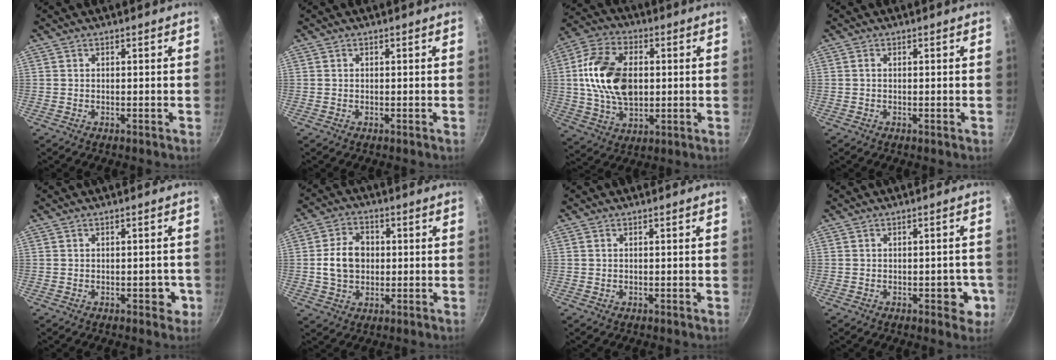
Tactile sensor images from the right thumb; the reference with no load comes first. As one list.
[{"total": 0.0}, {"total": 16.9, "force": [1.4, 10.9, 12.9], "torque": [-0.220, 0.007, 0.021]}, {"total": 0.6, "force": [-0.1, 0.1, 0.6], "torque": [-0.011, 0.001, -0.003]}, {"total": 3.1, "force": [-1.0, 1.9, 2.2], "torque": [0.000, 0.012, -0.013]}, {"total": 8.5, "force": [0.2, 6.6, 5.4], "torque": [-0.076, 0.012, 0.000]}, {"total": 0.0}, {"total": 4.9, "force": [-1.5, 2.8, 3.8], "torque": [-0.017, 0.010, -0.019]}]